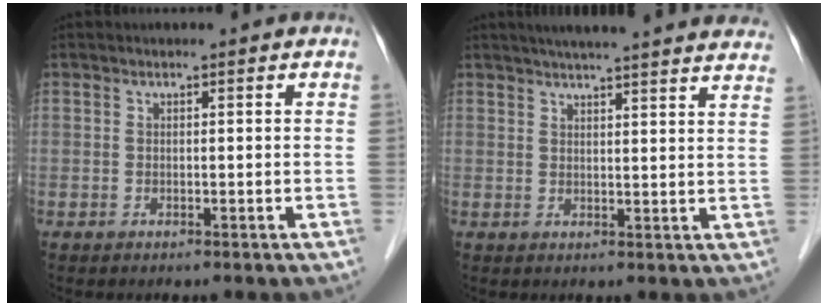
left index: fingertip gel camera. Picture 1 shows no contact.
{"total": 21.1, "force": [19.0, 1.0, 9.1], "torque": [-0.129, 0.005, 0.228]}